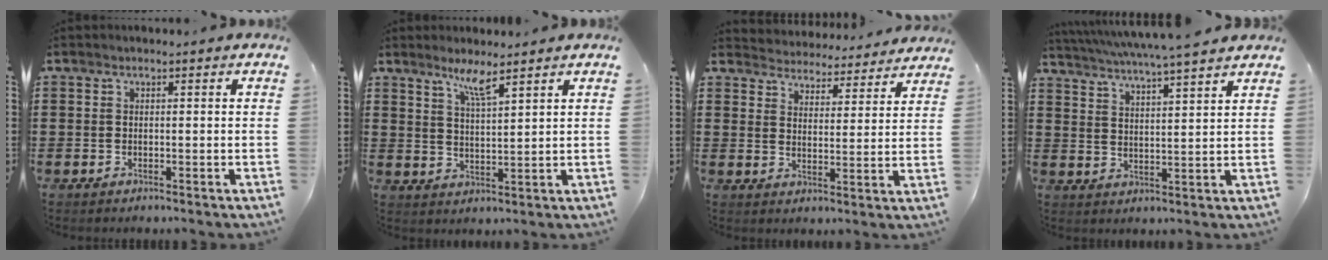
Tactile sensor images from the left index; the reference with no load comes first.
{"total": 4.4, "force": [3.5, 0.0, 2.6], "torque": [-0.063, -0.004, 0.061]}
{"total": 4.3, "force": [4.3, 0.0, -0.6], "torque": [-0.014, -0.034, 0.073]}
{"total": 4.8, "force": [4.4, -0.8, 1.7], "torque": [-0.049, -0.029, 0.074]}